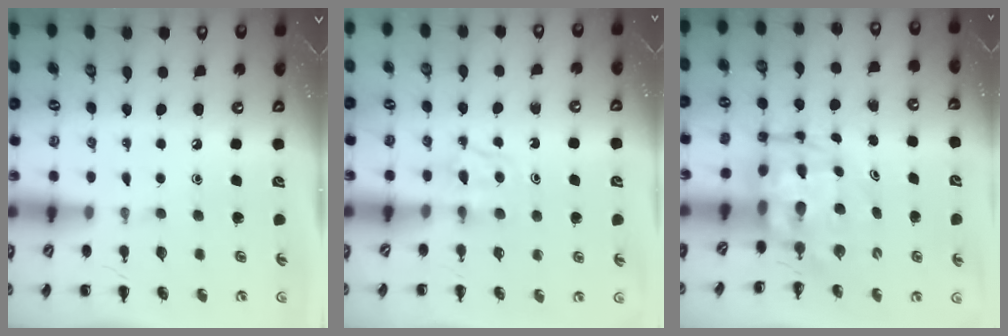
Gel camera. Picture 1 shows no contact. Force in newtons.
{"total": 5.1, "press": 4.9, "slide": 1.5}
{"total": 6.9, "press": 6.6, "slide": 2.0}